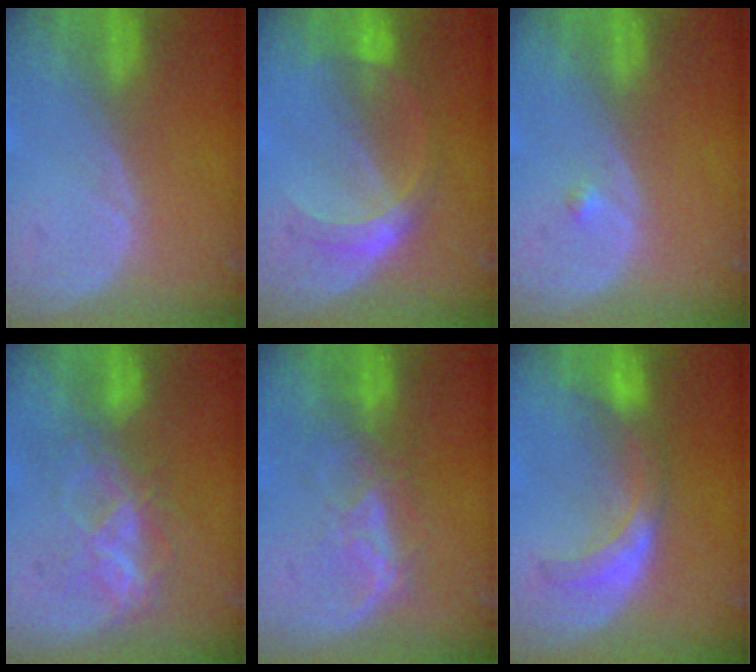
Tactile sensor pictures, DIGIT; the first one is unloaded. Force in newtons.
{"total": 4.9, "press": 4.9, "slide": 0.6}
{"total": 0.7, "press": 0.7, "slide": 0.1}
{"total": 5.8, "press": 5.6, "slide": 1.6}
{"total": 4.6, "press": 4.6, "slide": 0.6}
{"total": 5.9, "press": 5.8, "slide": 1.0}